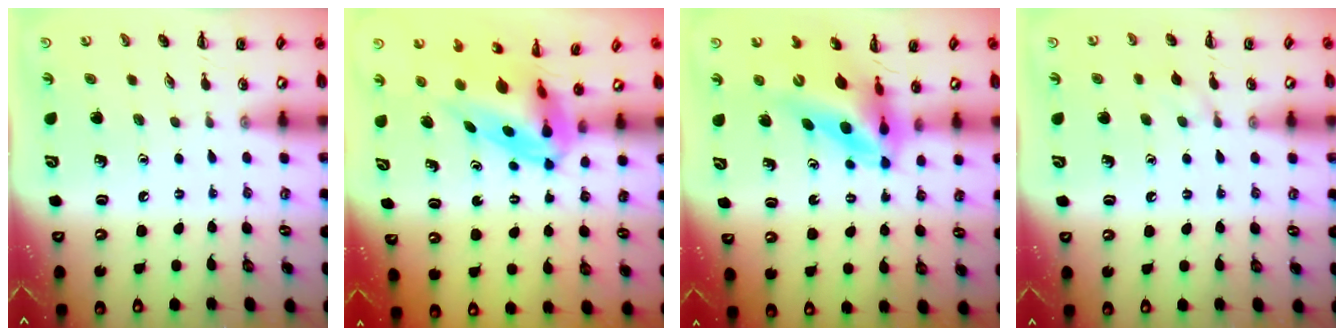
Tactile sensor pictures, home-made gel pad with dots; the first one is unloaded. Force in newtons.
{"total": 7.0, "press": 6.7, "slide": 2.1}
{"total": 10.0, "press": 9.5, "slide": 3.2}
{"total": 5.4, "press": 4.9, "slide": 2.1}